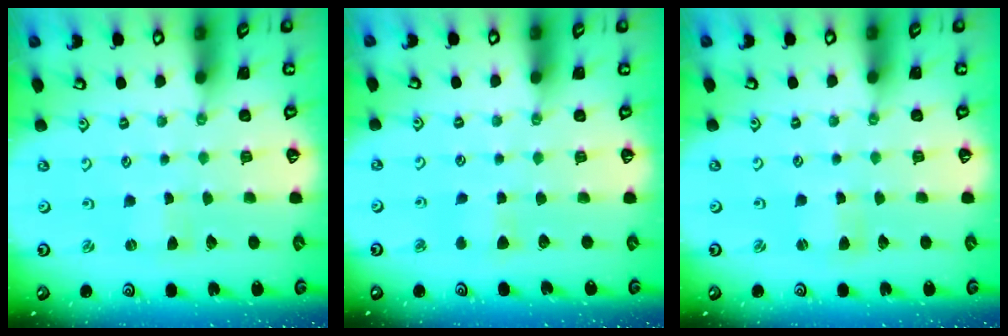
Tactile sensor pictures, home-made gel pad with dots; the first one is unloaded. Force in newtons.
{"total": 3.5, "press": 3.4, "slide": 0.5}
{"total": 1.5, "press": 1.4, "slide": 0.3}